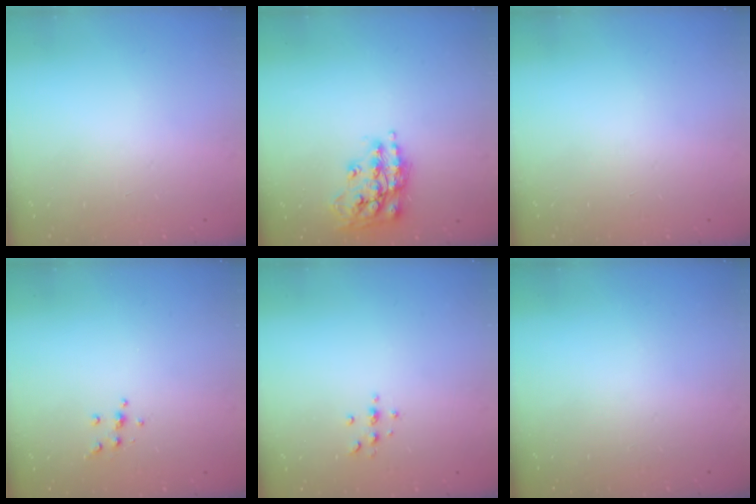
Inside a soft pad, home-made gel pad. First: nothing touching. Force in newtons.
{"total": 14.8, "press": 14.7, "slide": 1.5}
{"total": 0.0}
{"total": 4.2, "press": 4.2, "slide": 0.4}
{"total": 3.4, "press": 3.4, "slide": 0.4}
{"total": 0.0}